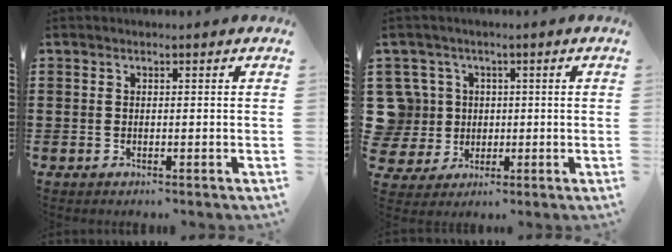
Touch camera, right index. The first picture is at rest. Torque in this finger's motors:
{"motor_torque": [-0.95, 1.19, -0.10, -0.08]}